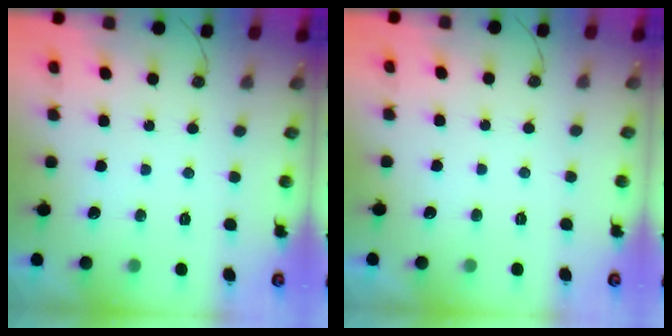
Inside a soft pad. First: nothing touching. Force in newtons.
{"total": 0.0}